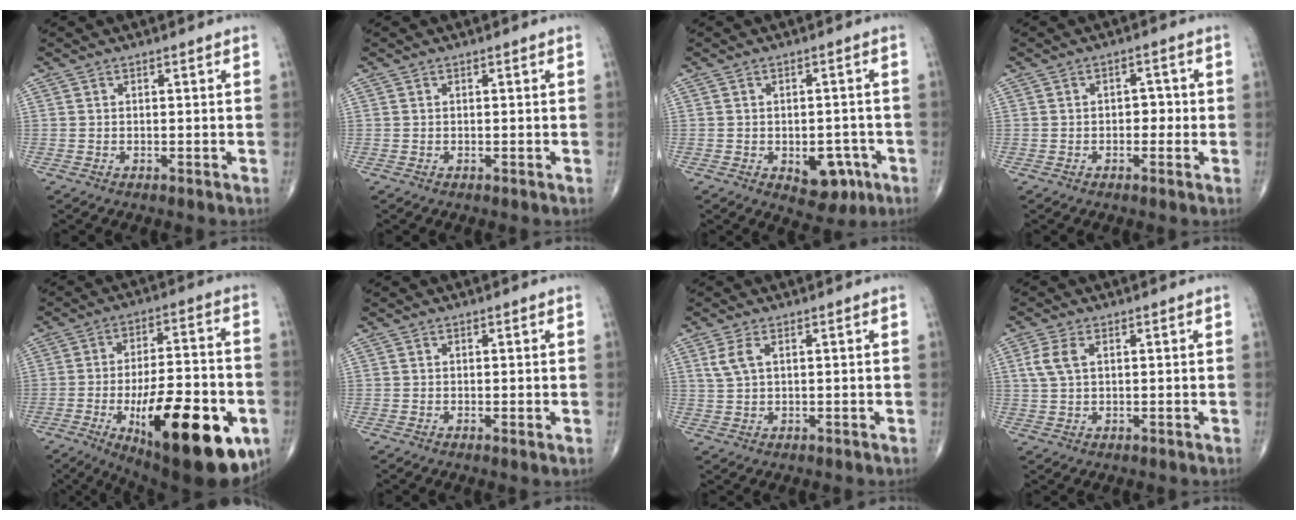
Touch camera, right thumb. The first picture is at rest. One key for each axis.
{"total": 0.0}
{"total": 7.2, "fx": -2.7, "fy": 4.4, "fz": 5.0, "tx": -0.034, "ty": 0.012, "tz": -0.026}
{"total": 3.0, "fx": -0.3, "fy": 2.1, "fz": 2.0, "tx": -0.008, "ty": 0.007, "tz": -0.011}
{"total": 27.5, "fx": -9.7, "fy": 10.1, "fz": 23.7, "tx": -0.311, "ty": 0.018, "tz": -0.126}
{"total": 0.6, "fx": 0.0, "fy": 0.2, "fz": 0.6, "tx": -0.014, "ty": -0.004, "tz": -0.003}
{"total": 3.3, "fx": 1.3, "fy": 1.5, "fz": 2.6, "tx": -0.067, "ty": 0.008, "tz": 0.032}
{"total": 4.2, "fx": 1.3, "fy": 2.3, "fz": 3.3, "tx": -0.081, "ty": 0.009, "tz": 0.026}